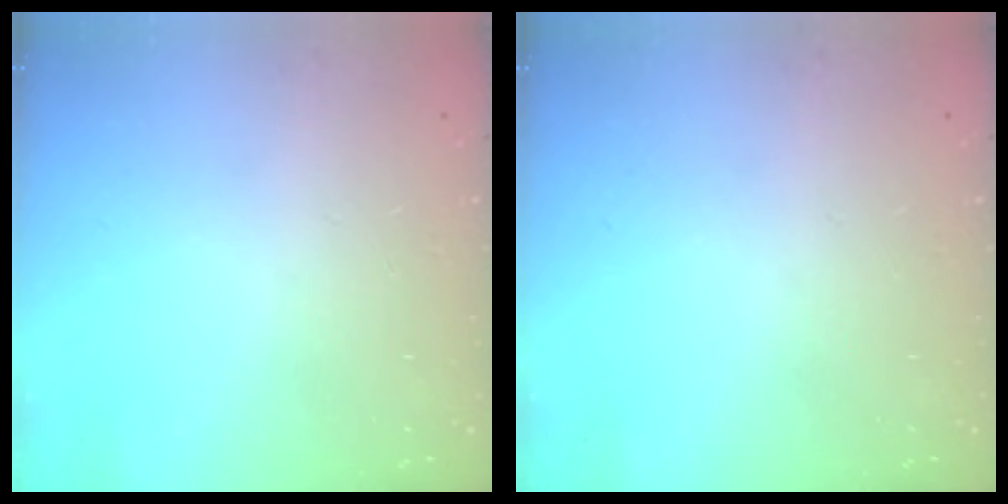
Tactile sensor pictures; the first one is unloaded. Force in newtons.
{"total": 0.0}